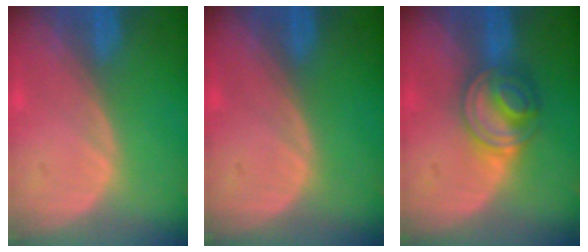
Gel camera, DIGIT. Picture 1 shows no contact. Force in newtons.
{"total": 0.0}
{"total": 6.0, "press": 6.0, "slide": 0.5}